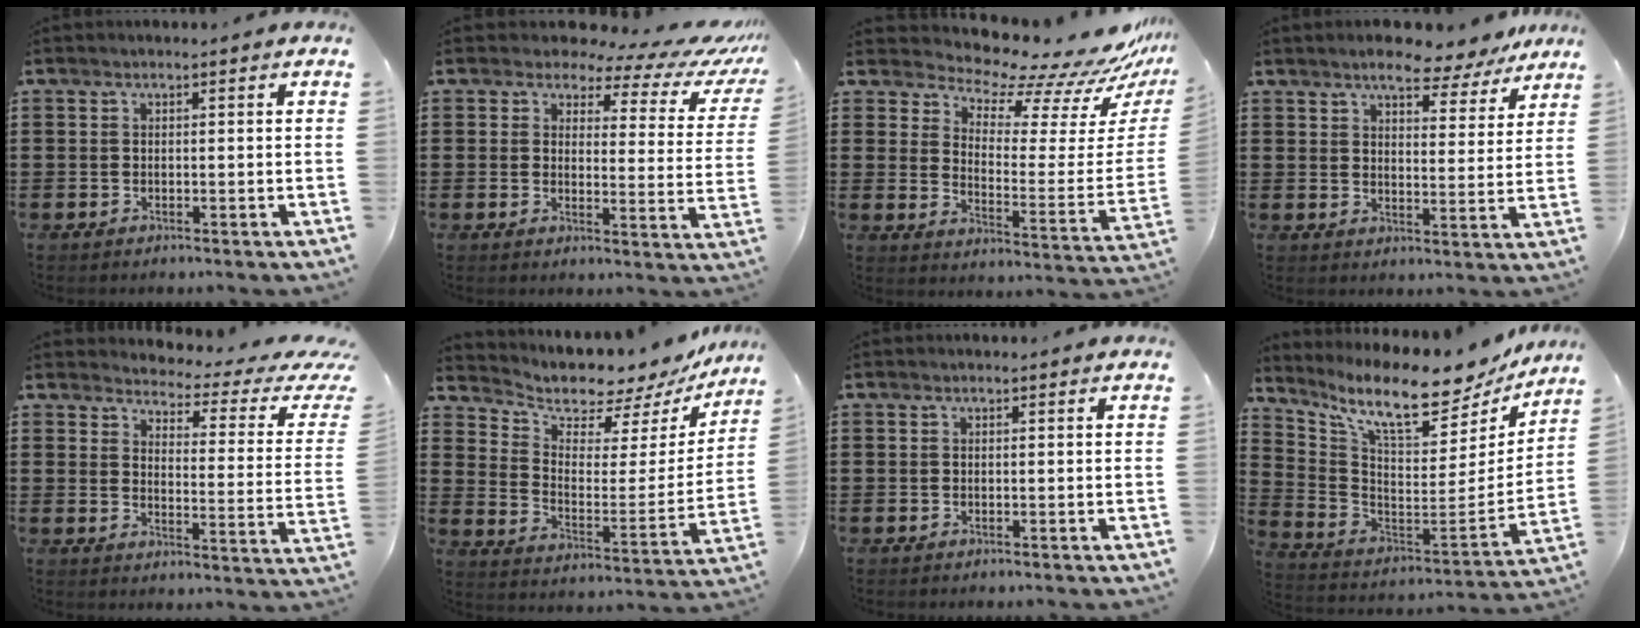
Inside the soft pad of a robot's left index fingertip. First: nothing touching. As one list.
[{"total": 4.4, "force": [3.3, 1.9, 2.2], "torque": [-0.047, -0.021, 0.048]}, {"total": 9.2, "force": [8.4, 1.5, 3.3], "torque": [-0.072, -0.081, 0.139]}, {"total": 6.2, "force": [5.6, 1.2, 2.3], "torque": [-0.047, -0.024, 0.098]}, {"total": 3.0, "force": [2.5, 0.5, 1.4], "torque": [-0.040, -0.029, 0.033]}, {"total": 6.3, "force": [6.0, 1.9, 0.6], "torque": [-0.044, -0.055, 0.102]}, {"total": 0.0}, {"total": 11.1, "force": [8.9, 2.3, 6.2], "torque": [-0.145, -0.068, 0.149]}]